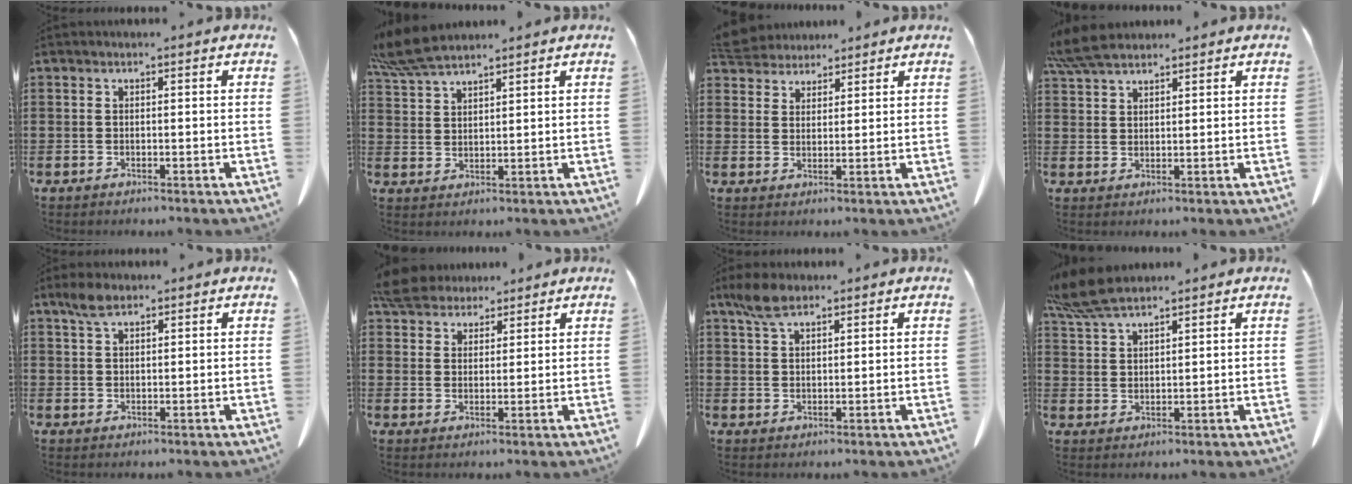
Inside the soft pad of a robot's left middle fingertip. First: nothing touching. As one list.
[{"total": 6.5, "force": [5.8, 1.0, 2.9], "torque": [-0.075, -0.013, 0.113]}, {"total": 4.7, "force": [4.4, 1.4, 0.5], "torque": [-0.030, -0.012, 0.085]}, {"total": 5.5, "force": [4.8, 1.3, 2.5], "torque": [-0.070, -0.009, 0.091]}, {"total": 3.3, "force": [2.3, 1.3, 2.0], "torque": [-0.046, 0.004, 0.043]}, {"total": 5.7, "force": [5.1, 2.0, 1.4], "torque": [-0.048, -0.007, 0.099]}, {"total": 4.8, "force": [3.2, 1.8, 3.0], "torque": [-0.067, 0.003, 0.062]}, {"total": 7.0, "force": [5.9, 1.5, 3.4], "torque": [-0.091, -0.012, 0.112]}]